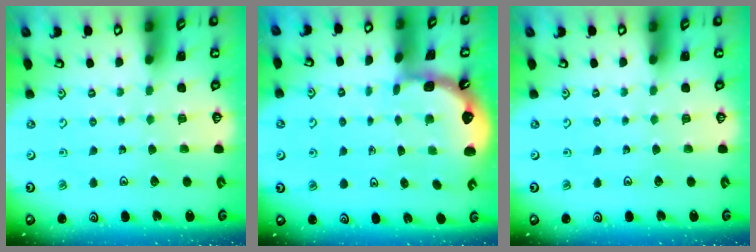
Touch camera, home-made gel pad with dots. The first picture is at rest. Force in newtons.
{"total": 1.2, "press": 1.2, "slide": 0.1}
{"total": 0.0}